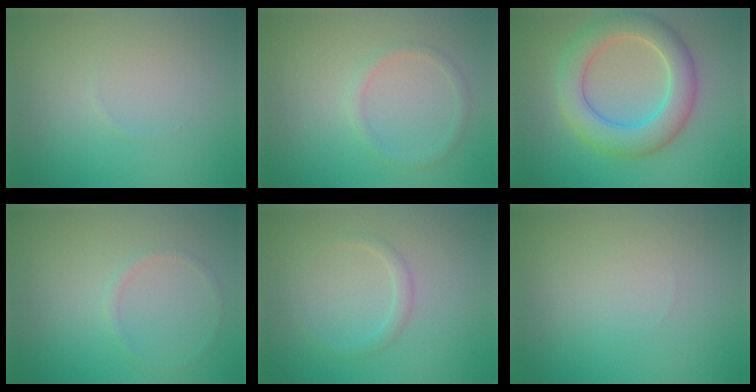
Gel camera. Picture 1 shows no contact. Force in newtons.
{"total": 1.2, "press": 1.2, "slide": 0.0}
{"total": 6.6, "press": 6.6, "slide": 0.3}
{"total": 0.8, "press": 0.8, "slide": 0.1}
{"total": 1.3, "press": 1.3, "slide": 0.1}
{"total": 0.0}